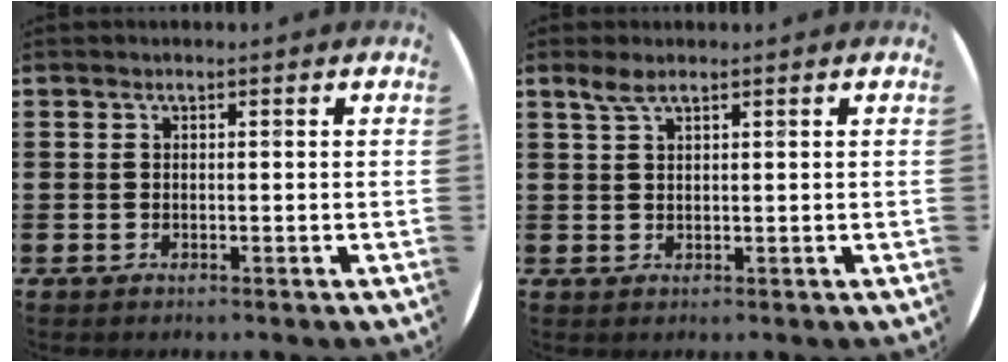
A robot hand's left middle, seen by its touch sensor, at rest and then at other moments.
{"total": 2.1, "force": [1.5, 0.4, 1.3], "torque": [-0.029, 0.005, 0.027]}